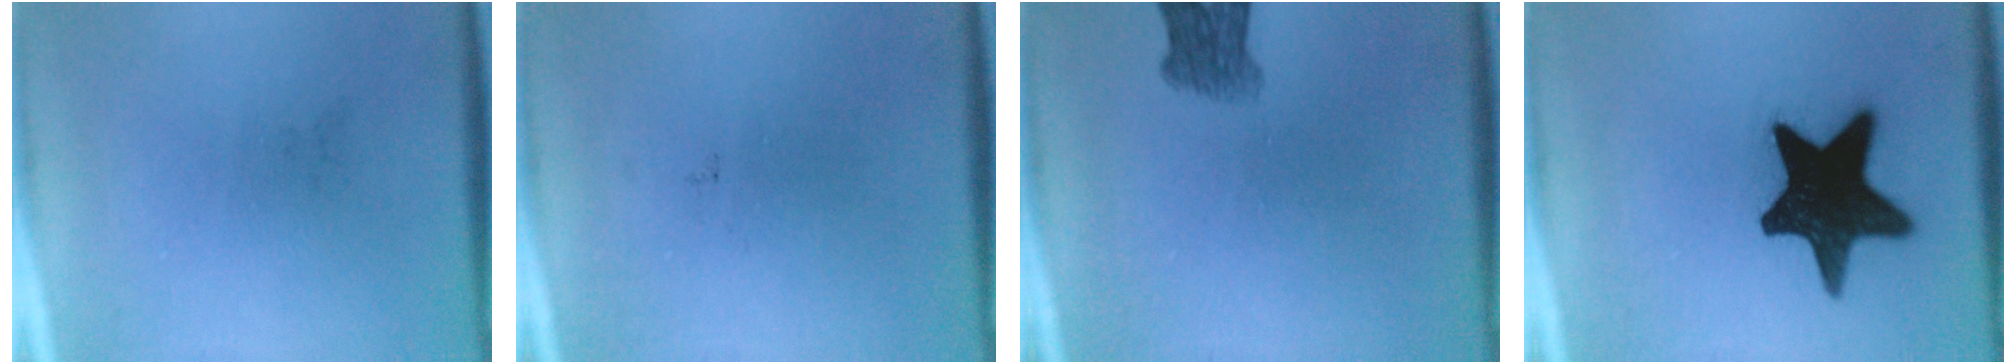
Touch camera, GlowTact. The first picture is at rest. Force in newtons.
{"total": 0.0}
{"total": 4.0}
{"total": 18.2}